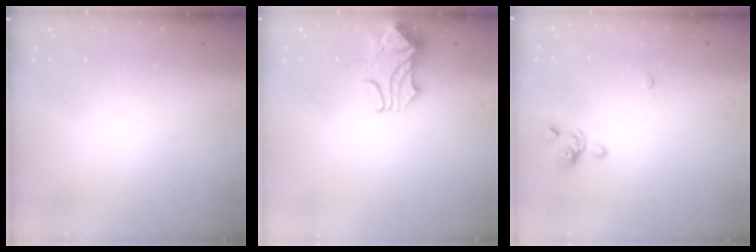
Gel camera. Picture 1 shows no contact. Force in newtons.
{"total": 2.1, "press": 2.0, "slide": 0.8}
{"total": 2.2, "press": 2.0, "slide": 0.8}